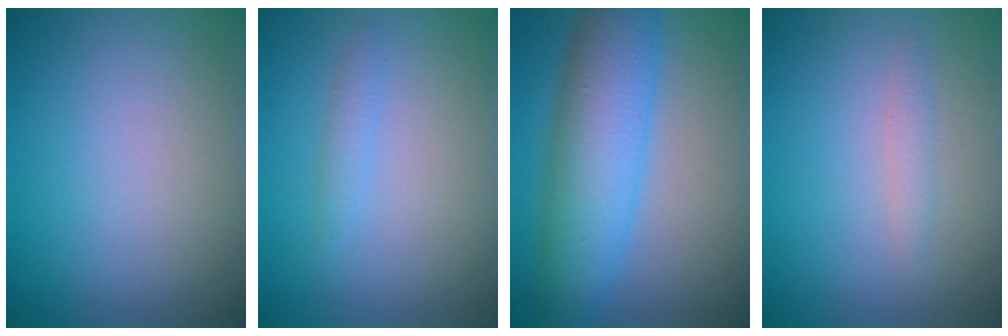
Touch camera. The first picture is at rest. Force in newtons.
{"total": 1.0, "press": 1.0, "slide": 0.0}
{"total": 7.4, "press": 7.4, "slide": 0.0}
{"total": 1.0, "press": 1.0, "slide": 0.0}